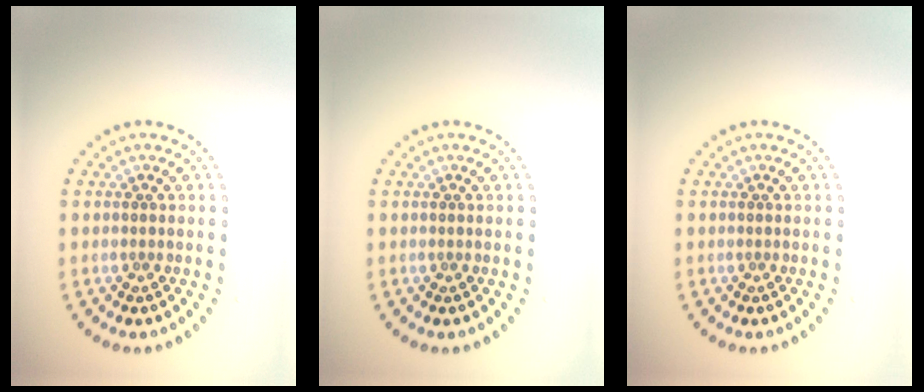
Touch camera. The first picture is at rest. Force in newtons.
{"total": 0.0}
{"total": 0.0}